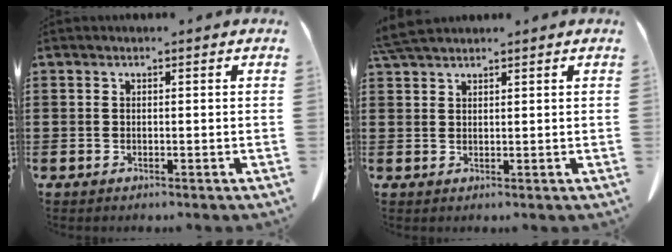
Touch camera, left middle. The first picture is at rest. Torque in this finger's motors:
{"motor_torque": [0.25, 0.03, 0.13, 0.04]}